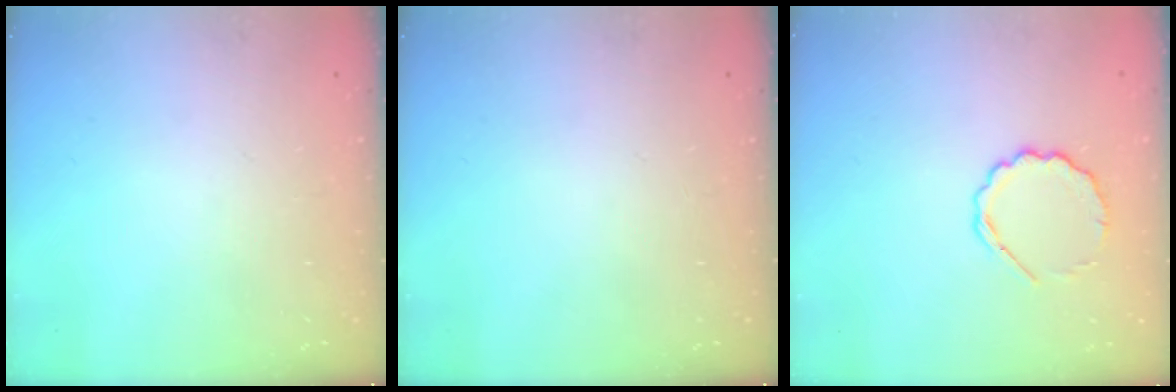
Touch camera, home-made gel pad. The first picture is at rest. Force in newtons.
{"total": 0.0}
{"total": 7.4, "press": 7.1, "slide": 2.0}